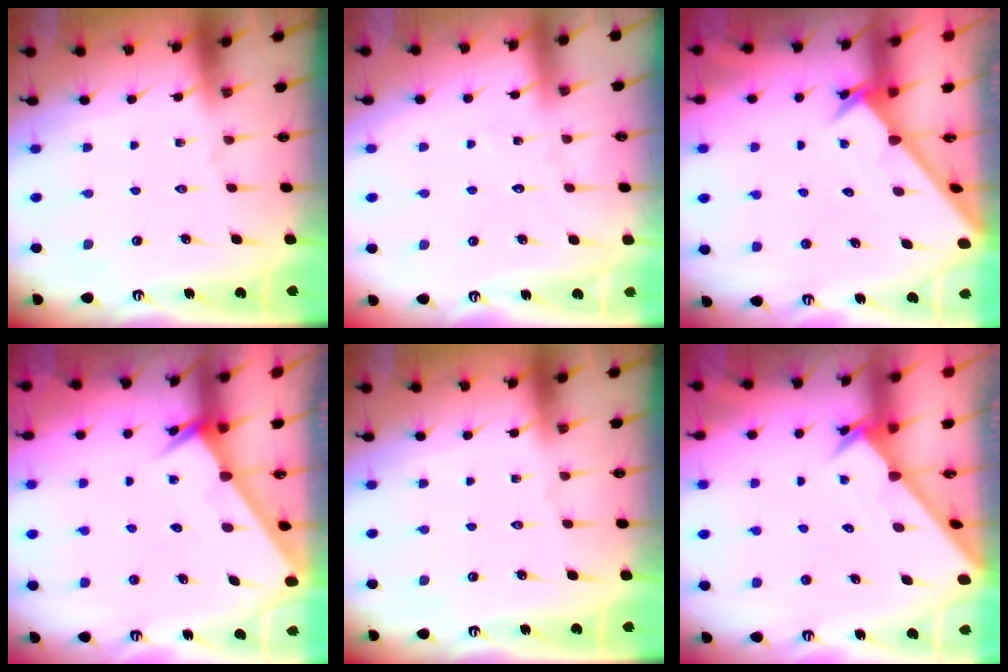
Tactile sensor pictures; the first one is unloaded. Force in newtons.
{"total": 3.8, "press": 3.8, "slide": 0.3}
{"total": 2.6, "press": 2.6, "slide": 0.2}
{"total": 2.6, "press": 2.6, "slide": 0.0}
{"total": 0.0}
{"total": 2.7, "press": 2.7, "slide": 0.2}